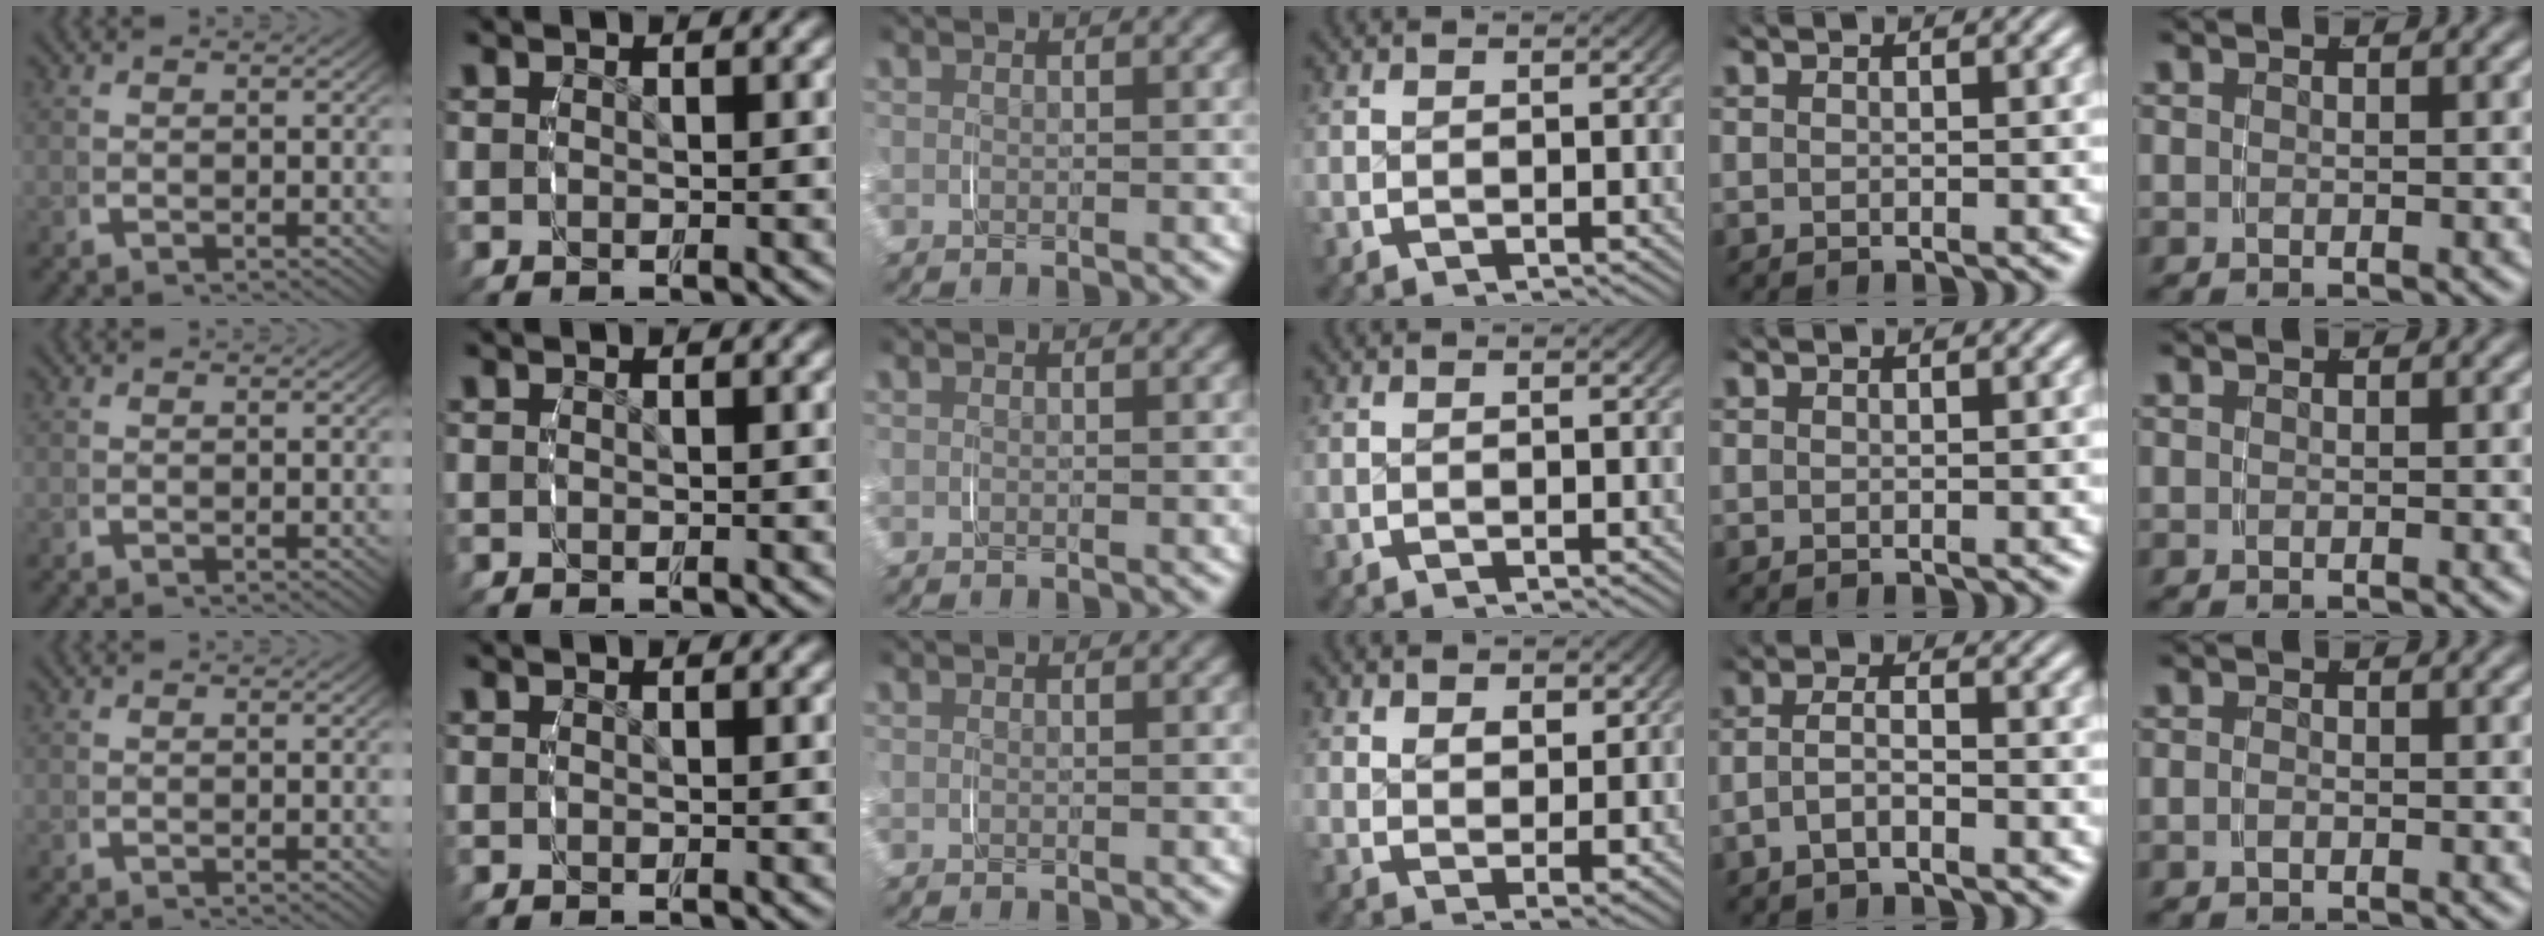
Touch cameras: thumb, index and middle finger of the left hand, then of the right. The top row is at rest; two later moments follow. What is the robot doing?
{"motion": "grasp_and_lifting", "object": "scarf"}